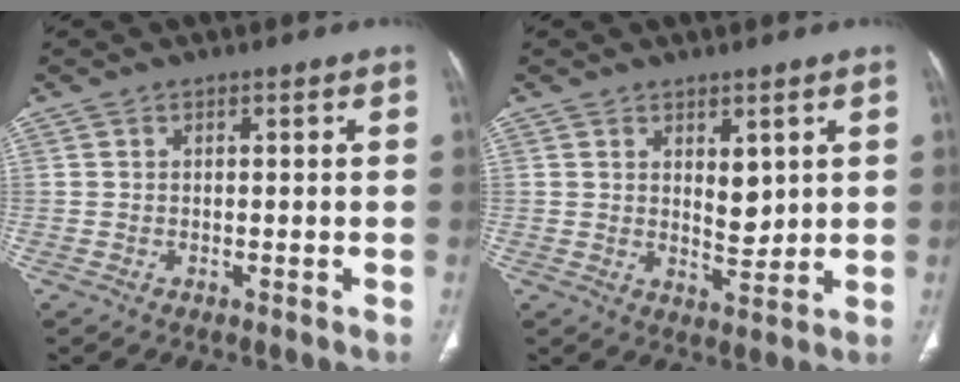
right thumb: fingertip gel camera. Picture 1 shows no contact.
{"total": 4.8, "force": [1.8, 2.4, 3.8], "torque": [-0.048, -0.022, 0.036]}